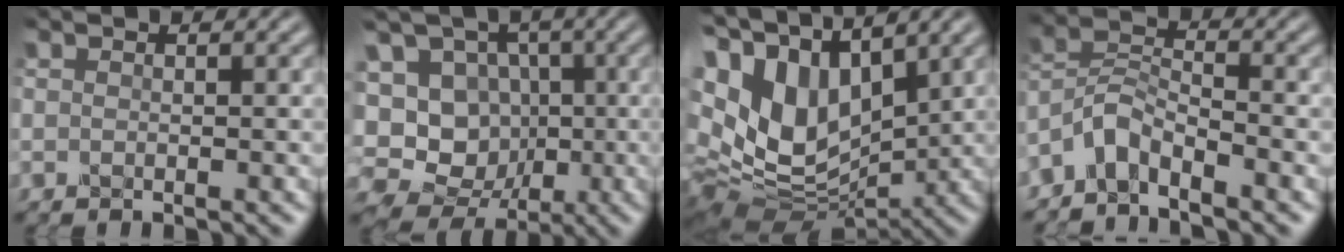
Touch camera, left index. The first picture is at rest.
{"total": 13.8, "force": [-1.8, 12.3, 5.9], "torque": [-0.144, 0.025, -0.041]}
{"total": 14.0, "force": [4.0, 8.7, 10.1], "torque": [-0.231, 0.009, 0.087]}
{"total": 3.3, "force": [-2.8, 0.8, 1.5], "torque": [-0.030, 0.010, -0.071]}